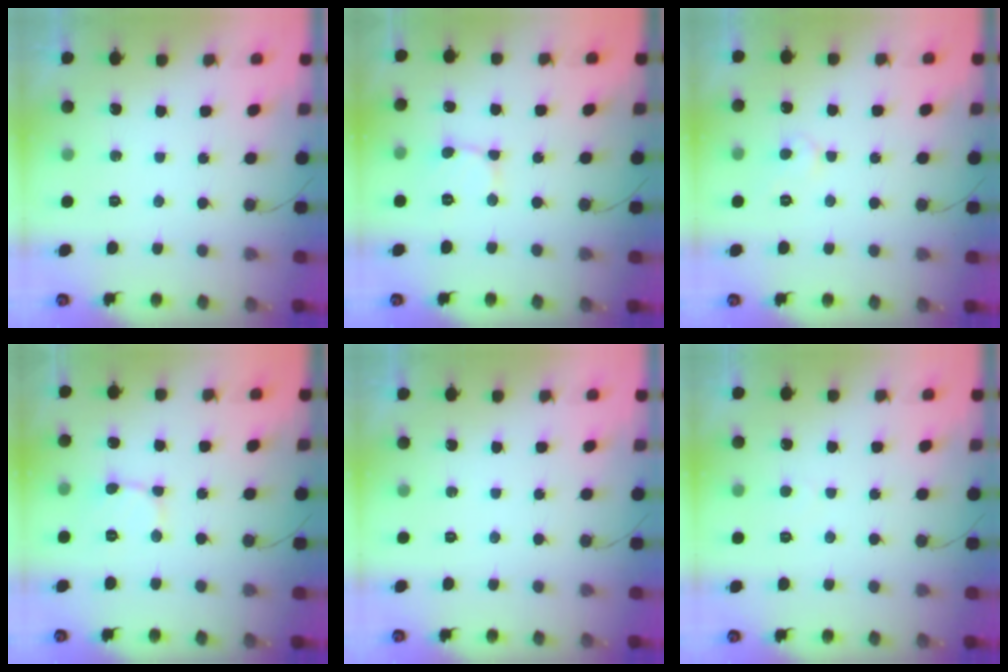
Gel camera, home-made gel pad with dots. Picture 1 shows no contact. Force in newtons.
{"total": 2.3, "press": 2.3, "slide": 0.2}
{"total": 4.5, "press": 4.5, "slide": 0.5}
{"total": 2.9, "press": 2.9, "slide": 0.2}
{"total": 0.0}
{"total": 2.0, "press": 2.0, "slide": 0.2}